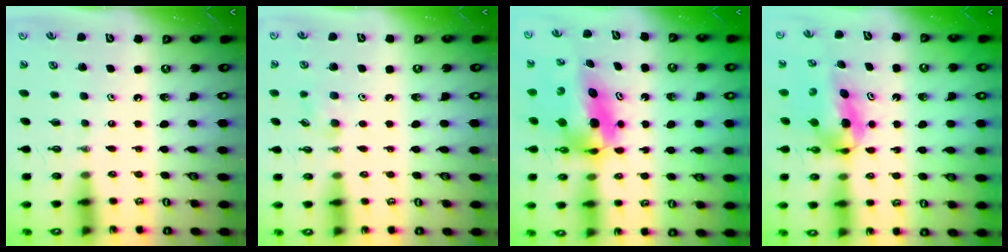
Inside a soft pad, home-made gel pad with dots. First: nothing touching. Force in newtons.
{"total": 6.8, "press": 6.6, "slide": 1.5}
{"total": 6.7, "press": 6.5, "slide": 1.5}
{"total": 6.0, "press": 5.3, "slide": 2.9}